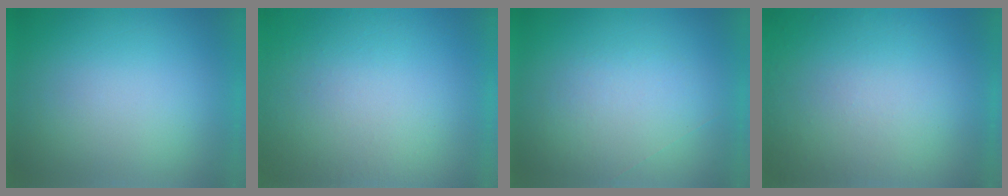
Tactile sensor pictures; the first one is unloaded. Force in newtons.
{"total": 1.2}
{"total": 1.0}
{"total": 5.6}